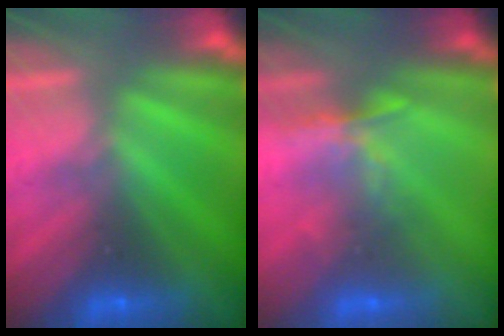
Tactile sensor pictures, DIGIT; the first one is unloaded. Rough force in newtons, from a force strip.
{"total": 2.4}